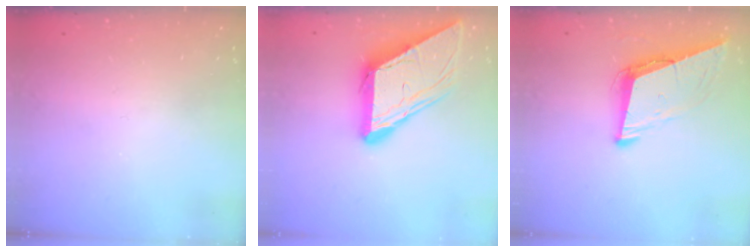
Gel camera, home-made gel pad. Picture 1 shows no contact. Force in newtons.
{"total": 12.0, "press": 12.0, "slide": 1.2}
{"total": 9.1, "press": 8.4, "slide": 3.5}